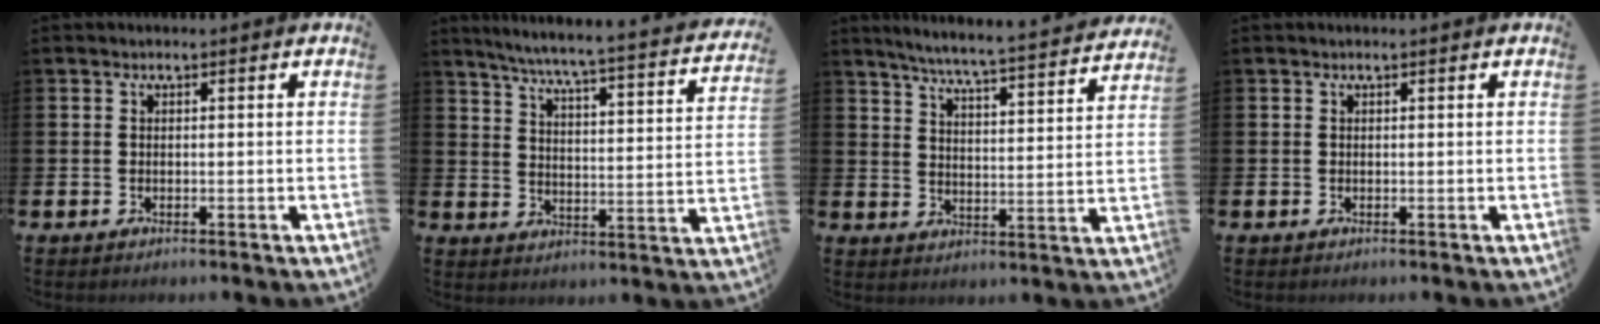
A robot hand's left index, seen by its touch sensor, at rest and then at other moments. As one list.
[{"total": 5.6, "force": [4.9, -0.1, 2.6], "torque": [-0.077, -0.046, 0.077]}, {"total": 6.3, "force": [6.0, -0.3, 2.0], "torque": [-0.058, -0.049, 0.099]}, {"total": 0.0}]